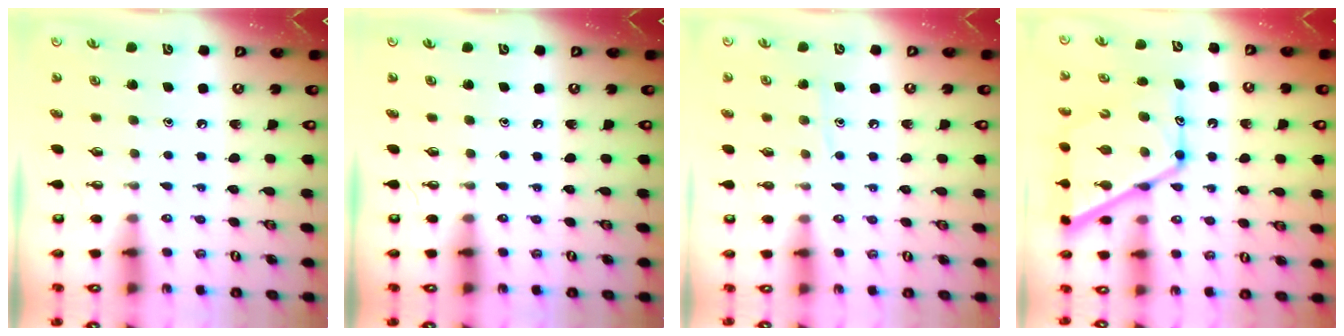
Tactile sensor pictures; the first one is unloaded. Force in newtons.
{"total": 0.0}
{"total": 6.6, "press": 6.5, "slide": 0.7}
{"total": 18.1, "press": 18.1, "slide": 1.6}